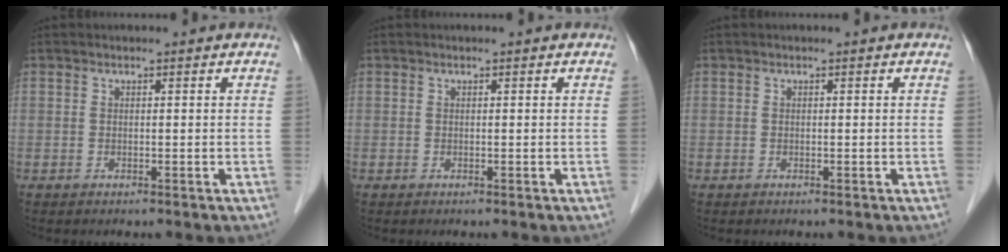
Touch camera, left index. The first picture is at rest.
{"total": 0.0}
{"total": 0.0}